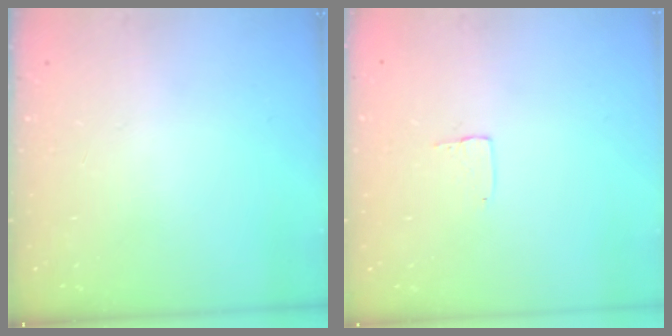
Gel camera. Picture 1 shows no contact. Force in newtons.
{"total": 3.5, "press": 3.5, "slide": 0.2}